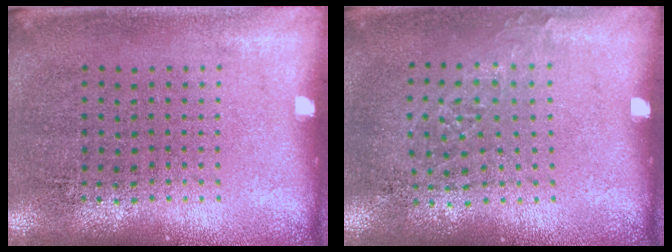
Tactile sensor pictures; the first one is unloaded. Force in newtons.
{"total": 0.9, "press": 0.8, "slide": 0.4}